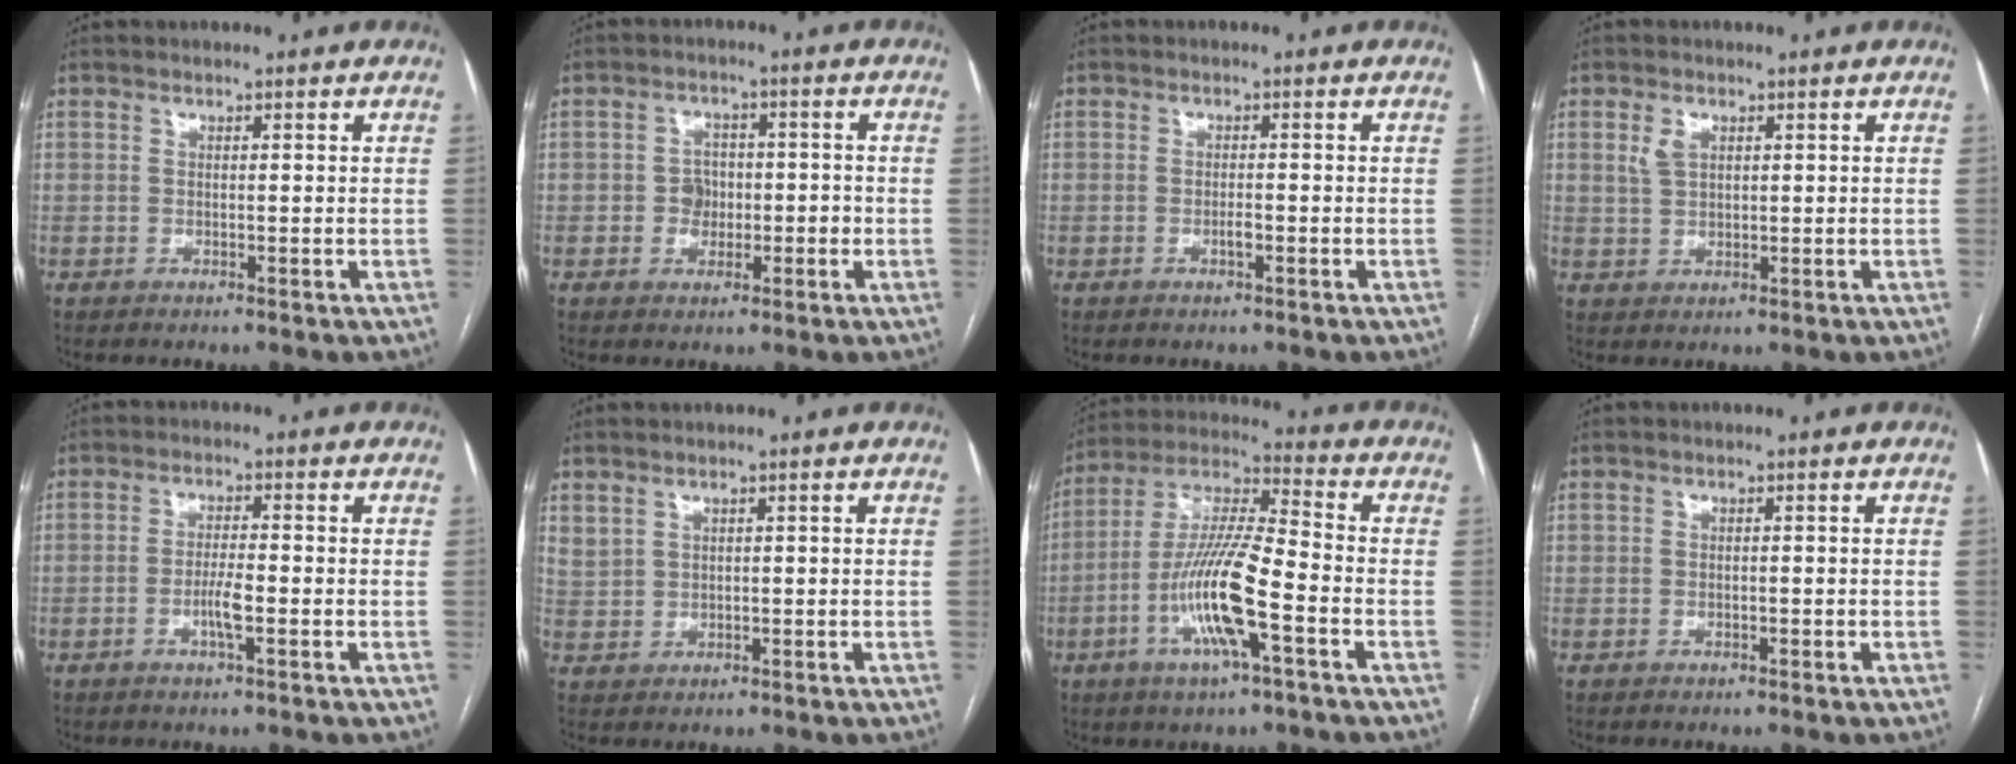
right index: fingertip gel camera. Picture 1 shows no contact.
{"total": 3.3, "force": [-0.3, 3.0, 1.2], "torque": [-0.010, 0.010, 0.000]}
{"total": 1.0, "force": [-0.4, 0.2, 0.9], "torque": [-0.020, 0.000, -0.007]}
{"total": 2.8, "force": [1.2, 1.7, 1.9], "torque": [-0.041, 0.007, 0.028]}
{"total": 3.4, "force": [-1.1, 0.2, 3.2], "torque": [-0.063, -0.001, -0.022]}
{"total": 2.4, "force": [1.8, 1.3, 0.6], "torque": [-0.014, 0.006, 0.043]}
{"total": 14.2, "force": [-4.6, 1.5, 13.4], "torque": [-0.269, -0.002, -0.088]}
{"total": 0.0}